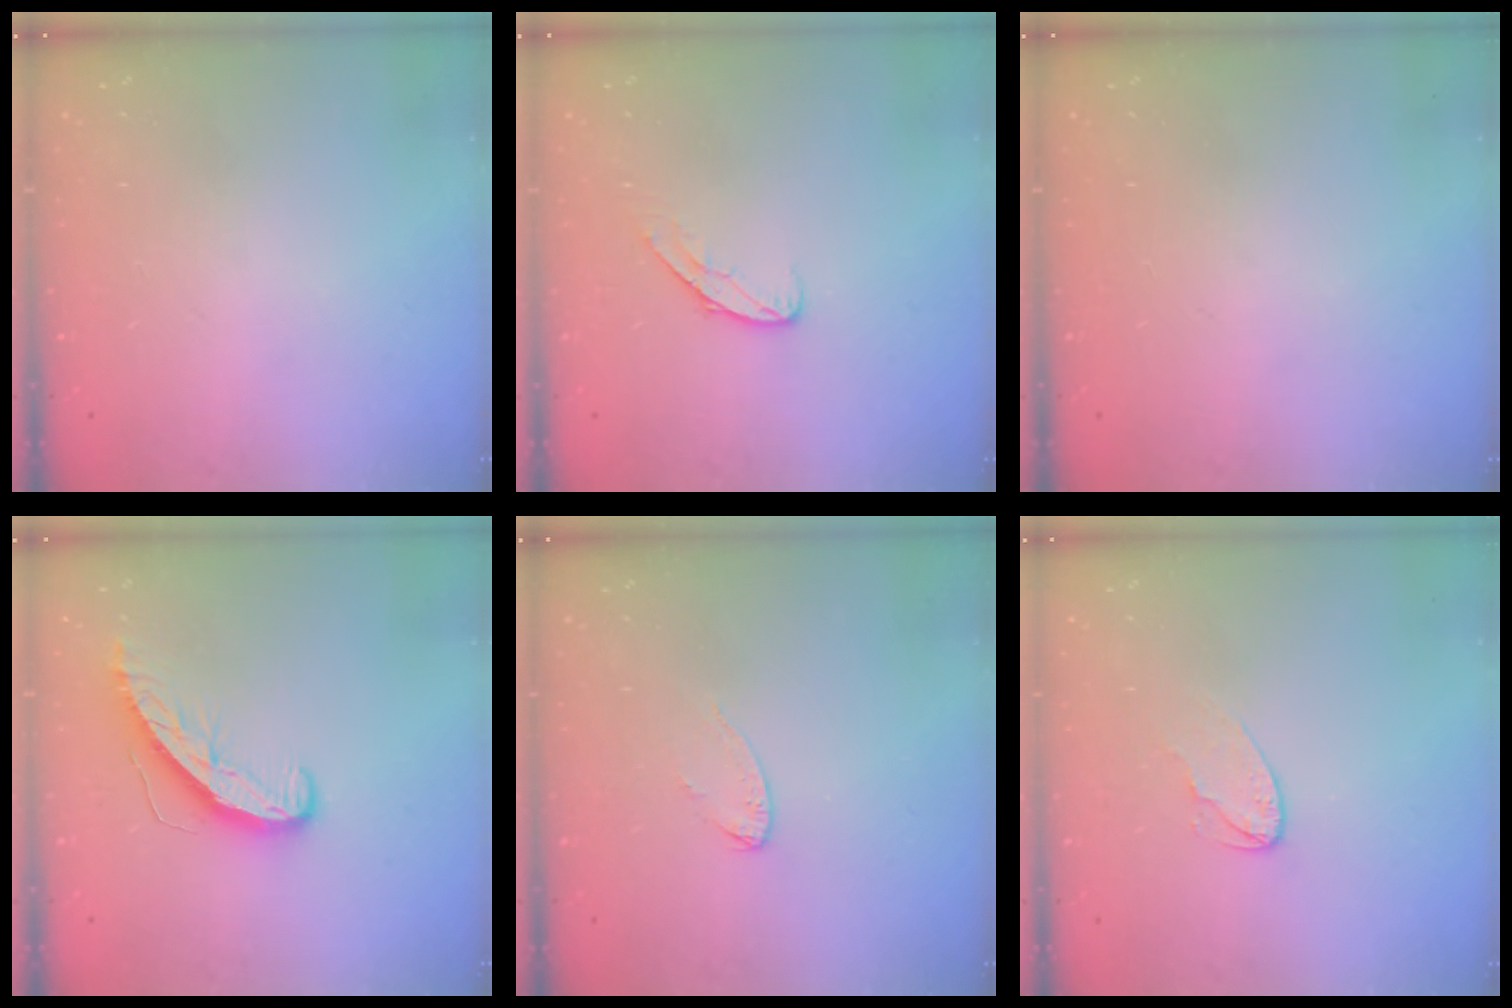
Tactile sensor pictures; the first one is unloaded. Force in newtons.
{"total": 5.1, "press": 5.1, "slide": 0.4}
{"total": 0.0}
{"total": 9.0, "press": 9.0, "slide": 0.6}
{"total": 4.1, "press": 4.0, "slide": 0.4}
{"total": 4.9, "press": 4.9, "slide": 0.4}